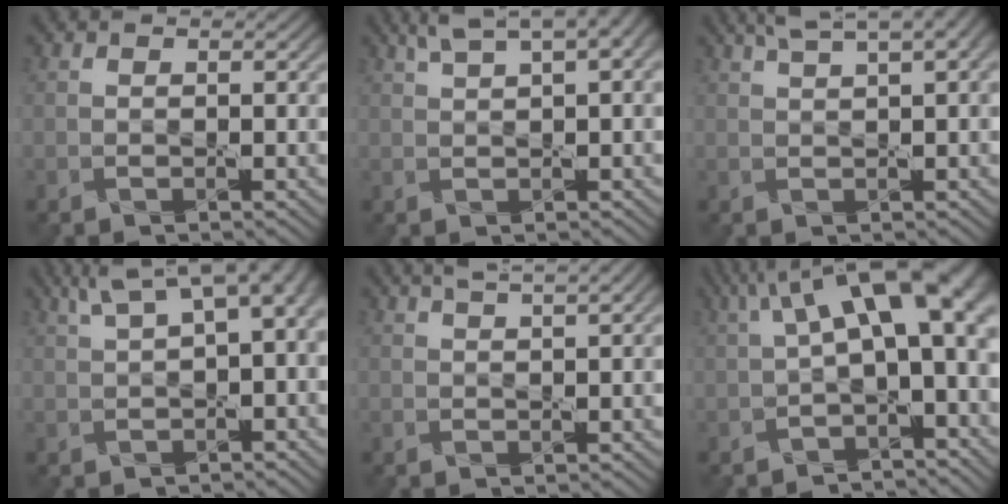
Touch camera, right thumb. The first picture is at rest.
{"total": 7.1, "force": [3.8, 1.9, 5.8], "torque": [-0.095, 0.032, 0.053]}
{"total": 6.8, "force": [3.8, 1.6, 5.4], "torque": [-0.082, 0.031, 0.039]}
{"total": 8.5, "force": [3.5, 2.8, 7.2], "torque": [-0.129, 0.024, 0.067]}
{"total": 3.7, "force": [2.4, 0.6, 2.7], "torque": [-0.034, 0.011, 0.024]}
{"total": 12.3, "force": [2.4, 5.1, 10.9], "torque": [-0.163, 0.006, 0.044]}